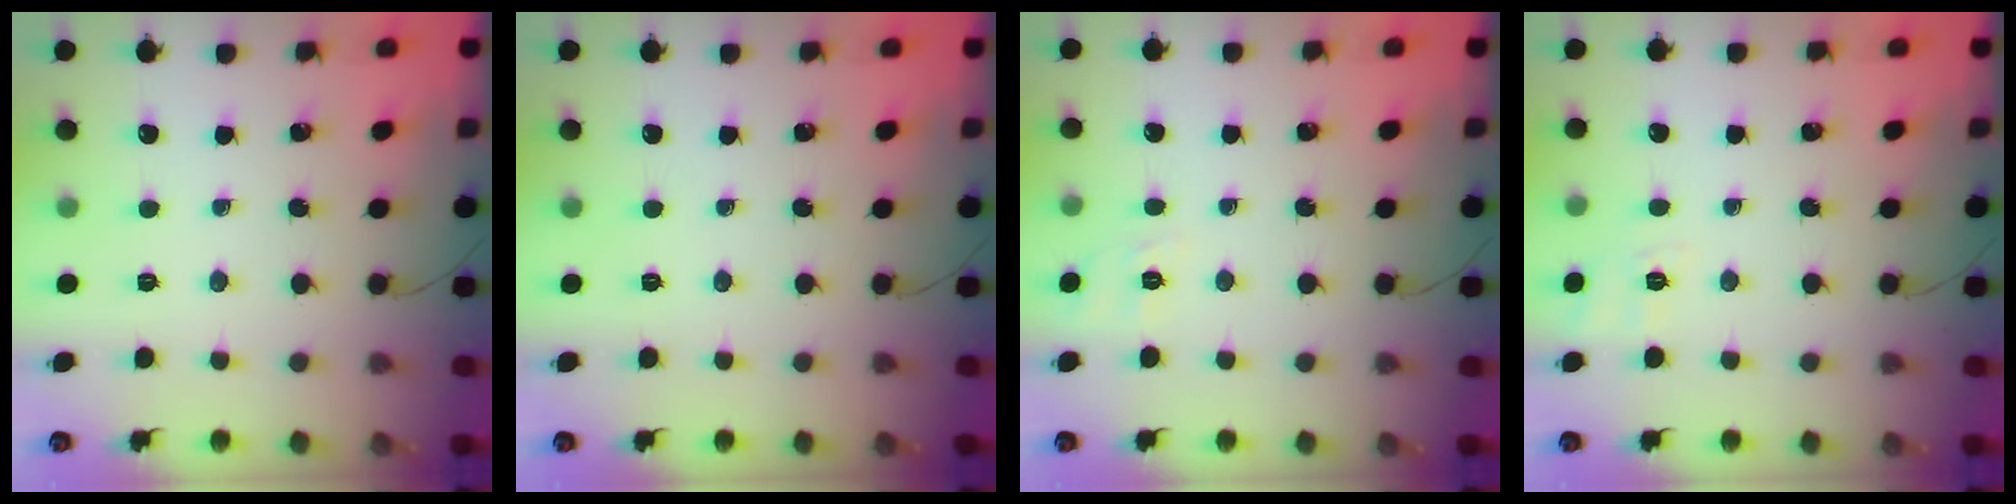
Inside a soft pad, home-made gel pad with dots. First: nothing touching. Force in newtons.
{"total": 0.0}
{"total": 2.0, "press": 0.2, "slide": 1.9}
{"total": 2.3, "press": 1.2, "slide": 1.9}